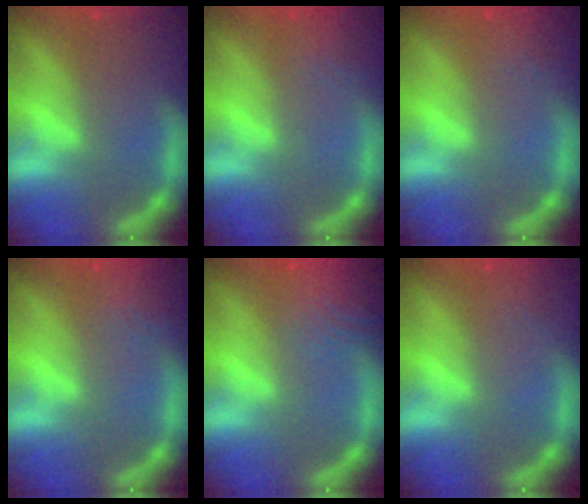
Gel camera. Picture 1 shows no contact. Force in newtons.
{"total": 1.9}
{"total": 1.4}
{"total": 2.9}
{"total": 9.1}
{"total": 0.9}